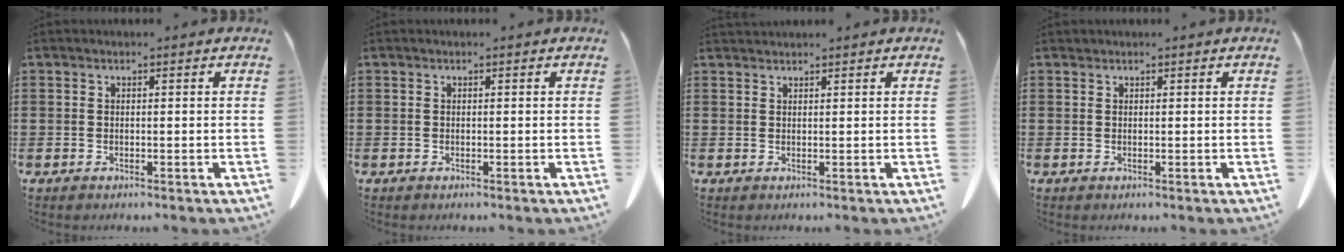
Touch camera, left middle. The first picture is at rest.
{"total": 0.0}
{"total": 1.1, "force": [1.0, 0.0, 0.0], "torque": [-0.003, -0.001, 0.021]}
{"total": 0.0}